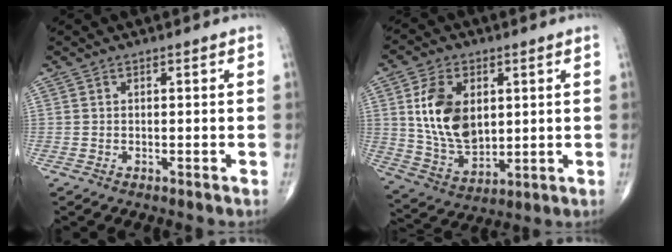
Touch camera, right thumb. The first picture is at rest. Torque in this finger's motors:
{"motor_torque": [-0.39, 2.03, 1.55, 0.46, 0.13]}